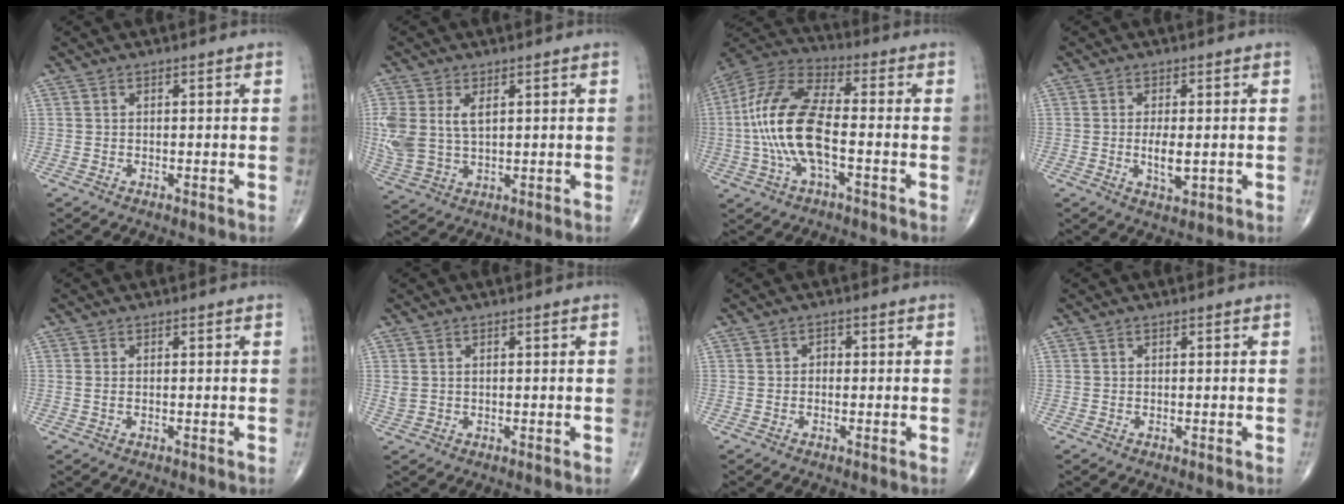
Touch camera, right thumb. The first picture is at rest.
{"total": 9.3, "force": [2.1, 5.5, 7.2], "torque": [-0.171, 0.002, 0.054]}
{"total": 16.7, "force": [-2.3, 6.8, 15.1], "torque": [-0.326, 0.033, -0.047]}
{"total": 4.5, "force": [-0.4, 1.8, 4.1], "torque": [-0.074, -0.009, -0.006]}
{"total": 0.5, "force": [0.0, 0.2, 0.5], "torque": [-0.014, -0.002, 0.001]}
{"total": 1.4, "force": [0.4, 1.1, 0.8], "torque": [-0.019, 0.001, 0.012]}
{"total": 0.0}
{"total": 0.0}